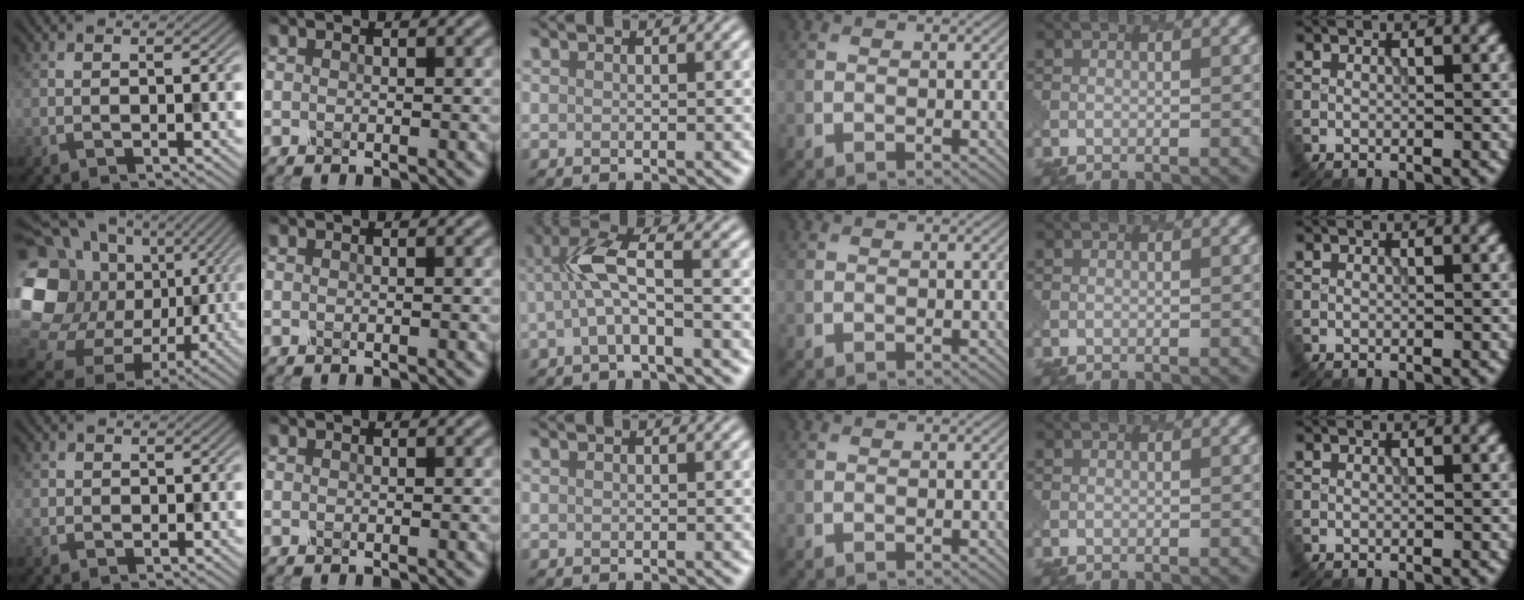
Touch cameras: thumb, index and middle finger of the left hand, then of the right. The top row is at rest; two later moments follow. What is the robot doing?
{"motion": "dispense", "object": "spray bottle"}